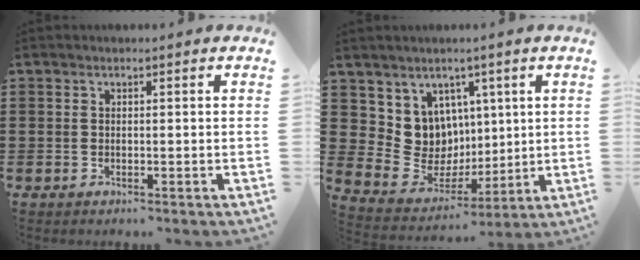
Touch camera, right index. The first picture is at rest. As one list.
[{"total": 9.2, "force": [3.1, 8.5, 1.7], "torque": [-0.086, -0.035, 0.069]}]